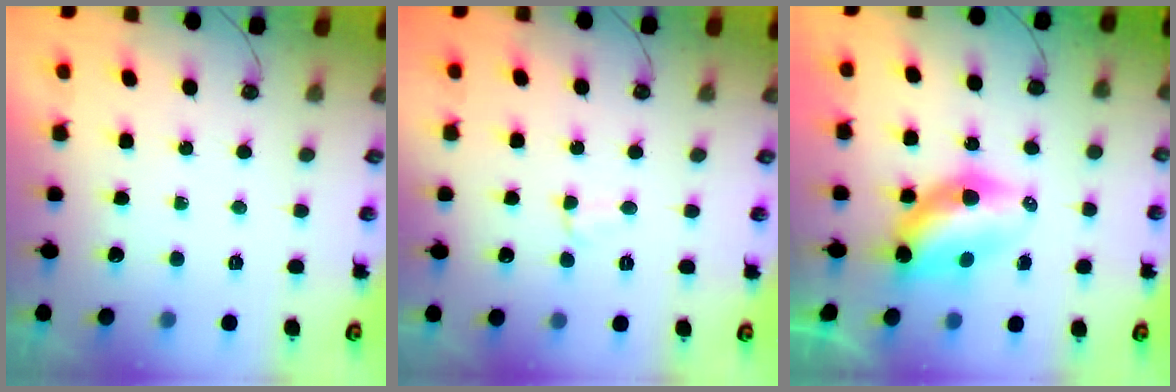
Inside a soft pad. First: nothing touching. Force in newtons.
{"total": 2.8, "press": 2.7, "slide": 0.3}
{"total": 6.7, "press": 6.7, "slide": 0.2}